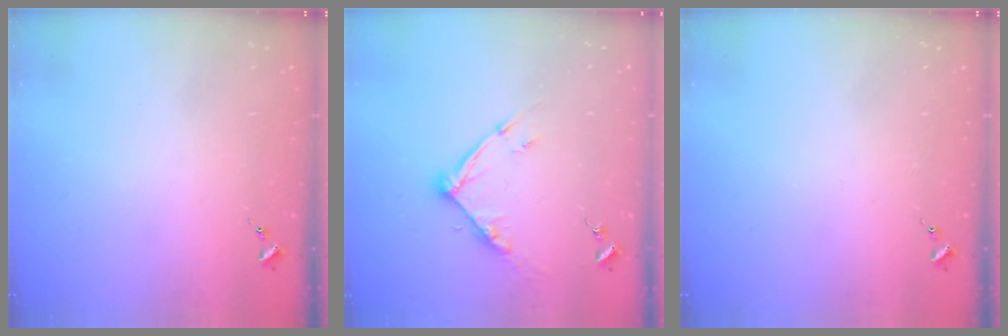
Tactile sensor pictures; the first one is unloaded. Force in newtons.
{"total": 10.3, "press": 10.2, "slide": 0.9}
{"total": 0.0}